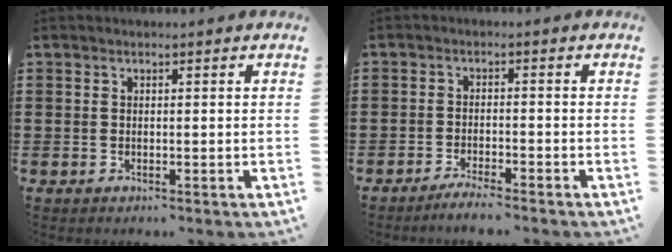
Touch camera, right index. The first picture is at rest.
{"total": 2.5, "force": [-2.4, -0.3, 0.6], "torque": [-0.012, 0.002, -0.048]}